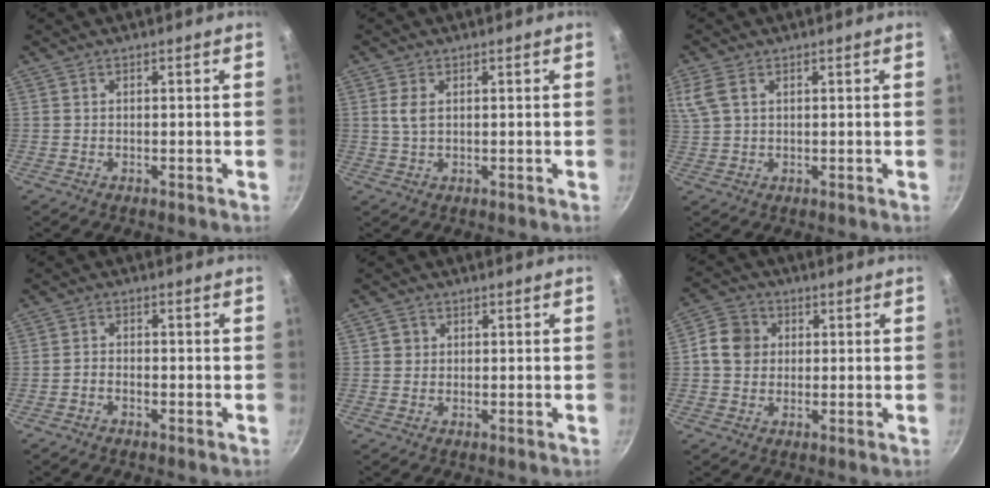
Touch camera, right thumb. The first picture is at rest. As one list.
[{"total": 3.0, "force": [0.7, 1.7, 2.3], "torque": [-0.049, -0.001, 0.015]}, {"total": 5.0, "force": [2.2, 3.1, 3.4], "torque": [-0.078, 0.008, 0.046]}, {"total": 1.8, "force": [-1.3, 1.0, 0.8], "torque": [-0.018, 0.015, -0.027]}, {"total": 2.0, "force": [0.3, 1.9, 0.5], "torque": [0.000, 0.004, 0.003]}, {"total": 6.8, "force": [0.8, 6.1, 3.0], "torque": [-0.028, 0.007, 0.000]}]